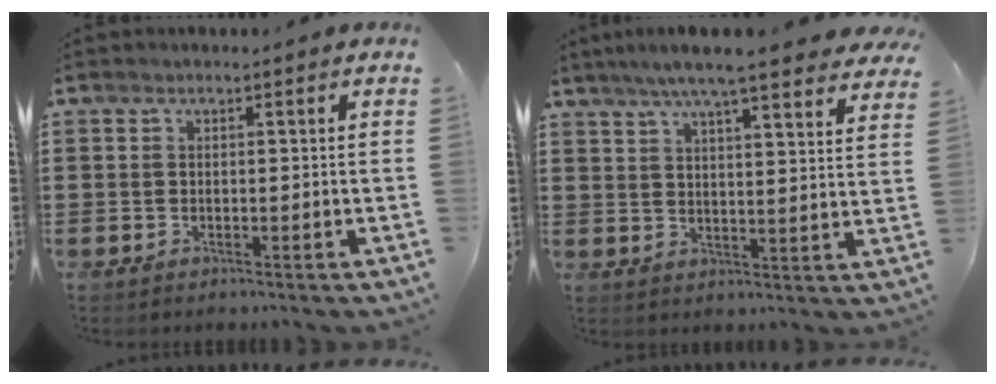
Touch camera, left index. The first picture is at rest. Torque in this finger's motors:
{"motor_torque": [1.78, -0.36, 1.05, 0.21]}